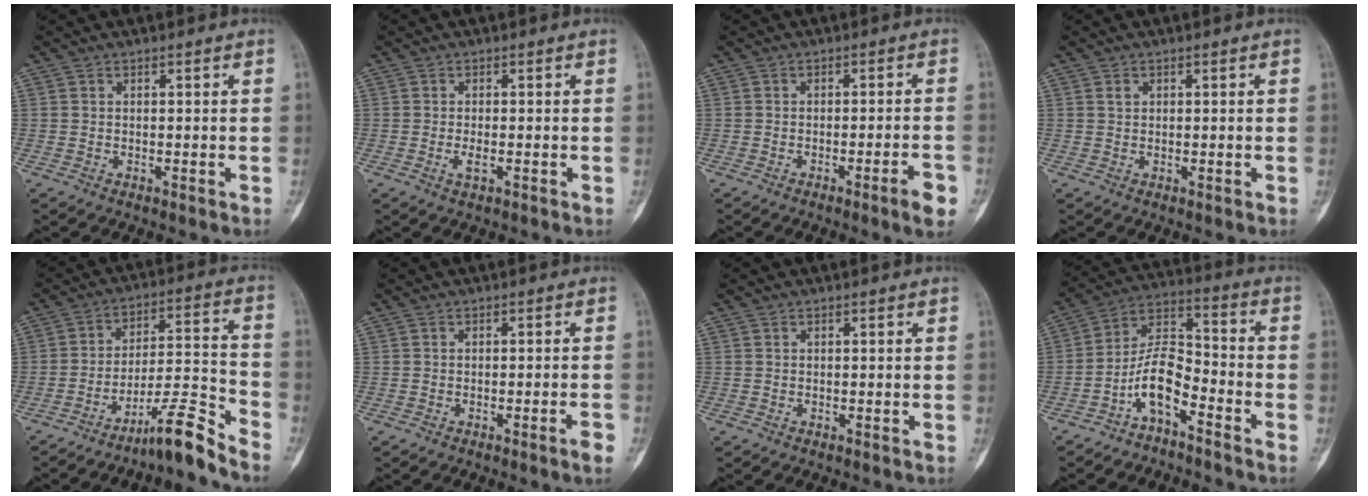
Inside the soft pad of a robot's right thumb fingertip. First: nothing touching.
{"total": 1.8, "force": [-0.5, 0.6, 1.6], "torque": [-0.032, -0.002, -0.009]}
{"total": 4.5, "force": [-2.3, 0.3, 3.8], "torque": [-0.054, 0.010, -0.034]}
{"total": 1.0, "force": [0.4, 0.7, 0.5], "torque": [-0.005, 0.001, 0.007]}
{"total": 10.5, "force": [-8.6, 0.3, 5.9], "torque": [-0.095, 0.091, -0.144]}
{"total": 2.1, "force": [-1.2, 0.0, 1.8], "torque": [-0.030, 0.002, -0.017]}
{"total": 0.0}
{"total": 9.3, "force": [-5.4, 3.8, 6.6], "torque": [-0.121, 0.076, -0.109]}